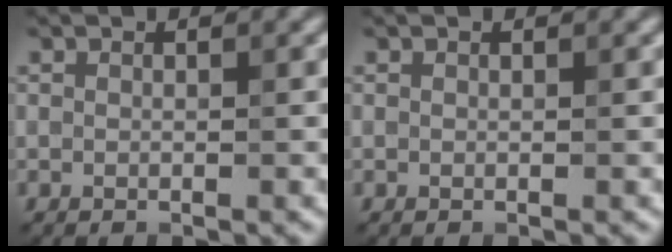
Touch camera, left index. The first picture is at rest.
{"total": 0.0}